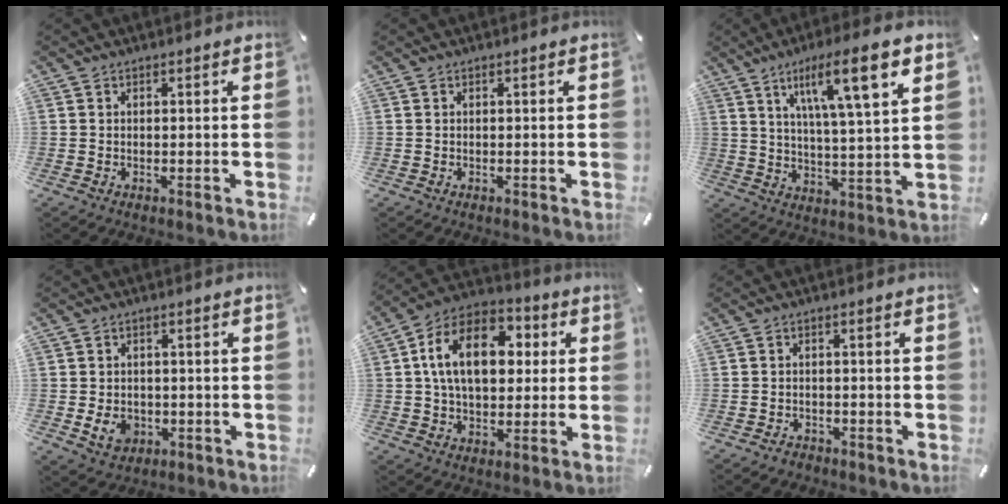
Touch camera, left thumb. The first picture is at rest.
{"total": 0.0}
{"total": 13.5, "force": [7.5, 2.0, 11.0], "torque": [-0.179, -0.031, 0.114]}
{"total": 5.4, "force": [-1.1, 4.4, 2.8], "torque": [-0.044, -0.004, -0.021]}
{"total": 16.7, "force": [3.5, 11.0, 12.1], "torque": [-0.228, 0.006, 0.058]}
{"total": 1.6, "force": [-1.3, 1.0, 0.3], "torque": [-0.007, 0.006, -0.029]}